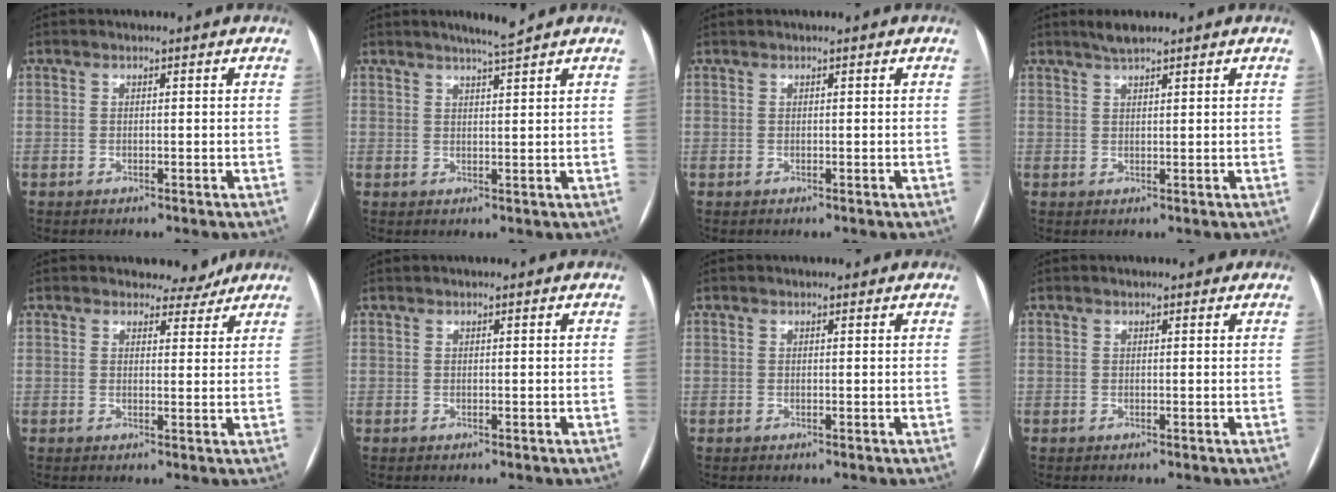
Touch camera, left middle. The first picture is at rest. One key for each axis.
{"total": 3.0, "fx": 2.6, "fy": -0.7, "fz": 1.3, "tx": -0.023, "ty": -0.005, "tz": 0.045}
{"total": 0.0}
{"total": 2.4, "fx": 2.0, "fy": 0.2, "fz": 1.3, "tx": -0.029, "ty": 0.006, "tz": 0.038}
{"total": 3.5, "fx": 3.2, "fy": 1.5, "fz": 0.2, "tx": 0.000, "ty": -0.007, "tz": 0.034}
{"total": 0.0}
{"total": 0.7, "fx": 0.6, "fy": 0.3, "fz": 0.1, "tx": -0.007, "ty": 0.007, "tz": 0.008}
{"total": 2.2, "fx": 1.8, "fy": 0.9, "fz": 1.1, "tx": -0.015, "ty": 0.019, "tz": 0.018}